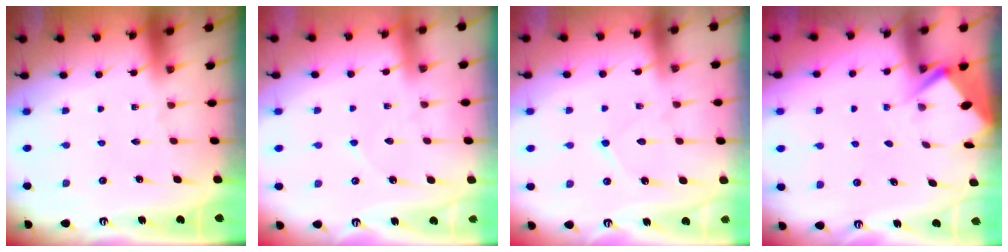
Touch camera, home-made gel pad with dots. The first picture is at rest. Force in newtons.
{"total": 2.9, "press": 2.9, "slide": 0.4}
{"total": 5.7, "press": 5.7, "slide": 0.6}
{"total": 2.8, "press": 2.8, "slide": 0.4}